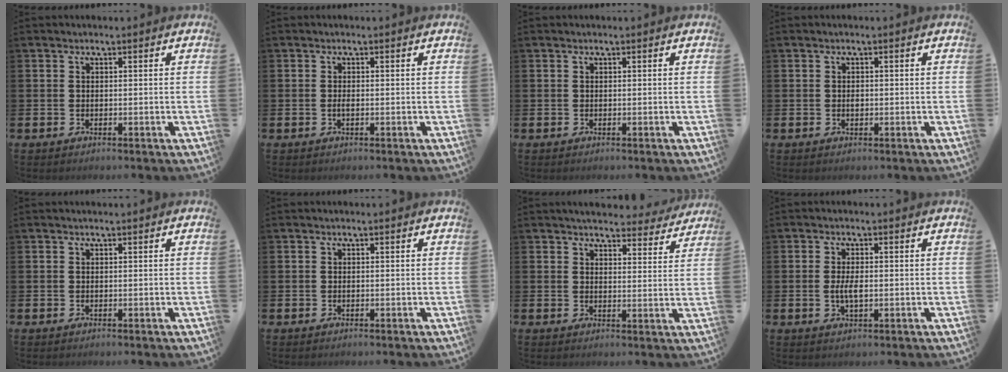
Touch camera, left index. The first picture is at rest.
{"total": 0.7, "force": [-0.2, 0.2, 0.6], "torque": [-0.019, 0.002, -0.002]}
{"total": 0.0}
{"total": 0.7, "force": [0.0, 0.5, 0.5], "torque": [-0.008, 0.003, -0.001]}
{"total": 0.0}
{"total": 0.0}
{"total": 4.7, "force": [4.6, 1.0, 0.7], "torque": [-0.020, -0.026, 0.080]}
{"total": 2.8, "force": [-0.1, 1.2, 2.5], "torque": [-0.047, 0.001, -0.004]}